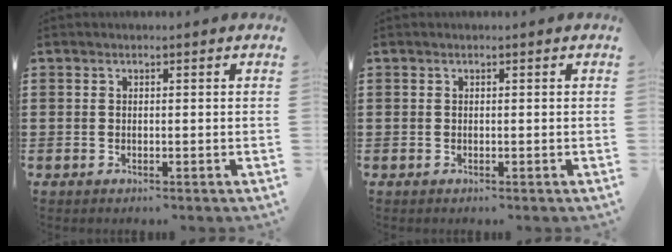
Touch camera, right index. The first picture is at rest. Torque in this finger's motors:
{"motor_torque": [-0.05, 0.06, 0.00, 0.00]}